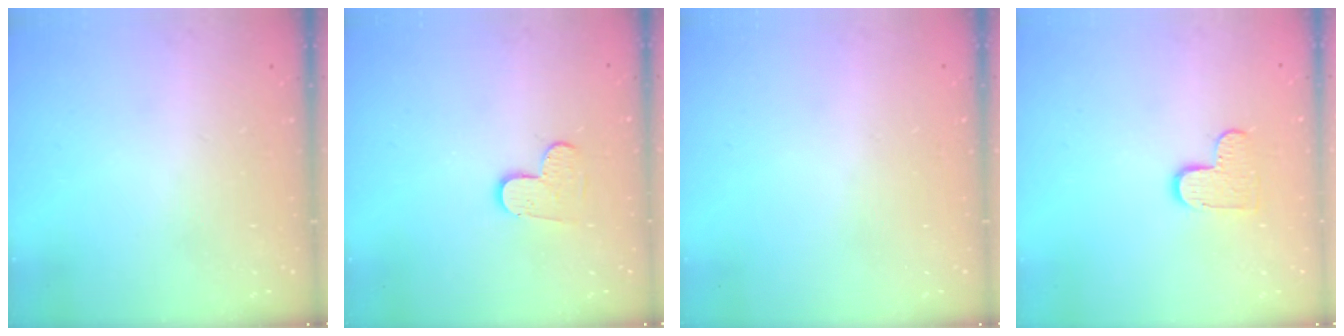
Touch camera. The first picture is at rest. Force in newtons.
{"total": 4.2, "press": 4.2, "slide": 0.4}
{"total": 0.8, "press": 0.8, "slide": 0.1}
{"total": 7.4, "press": 7.4, "slide": 0.4}